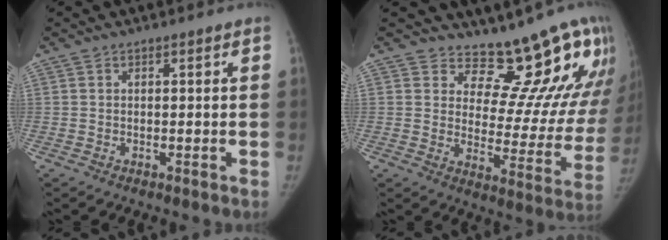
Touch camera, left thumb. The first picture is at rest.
{"total": 17.0, "force": [14.8, 5.3, 6.3], "torque": [-0.023, -0.143, 0.184]}